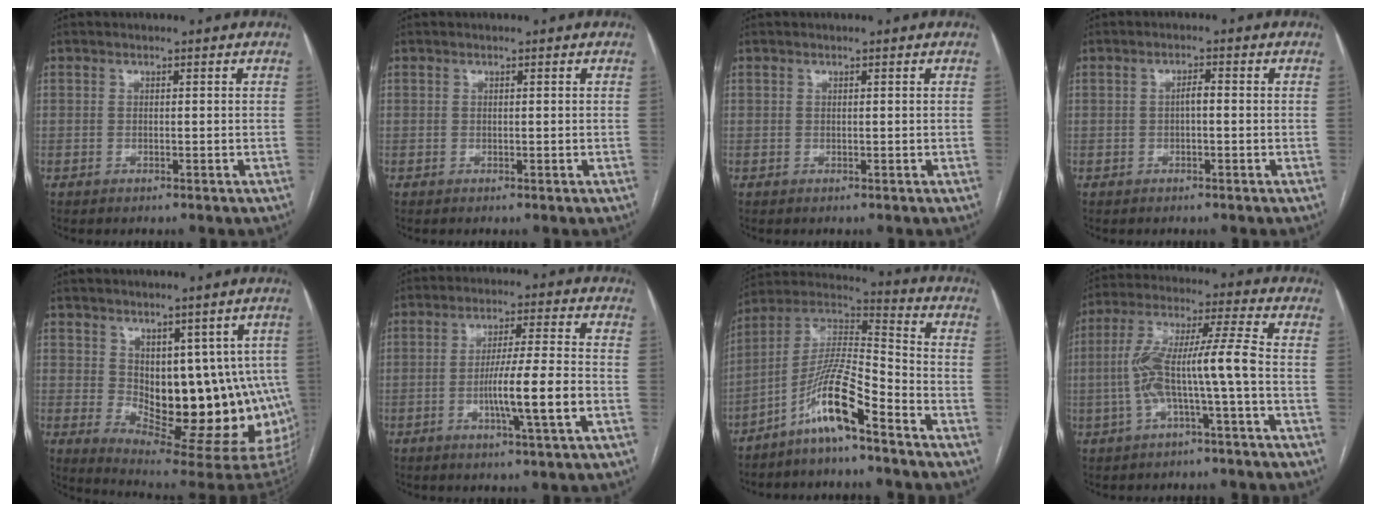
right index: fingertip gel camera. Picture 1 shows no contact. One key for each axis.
{"total": 0.0}
{"total": 0.0}
{"total": 1.7, "fx": -0.2, "fy": 0.5, "fz": 1.6, "tx": -0.028, "ty": 0.005, "tz": -0.003}
{"total": 16.8, "fx": -0.3, "fy": 8.3, "fz": 14.6, "tx": -0.154, "ty": -0.007, "tz": 0.016}
{"total": 9.8, "fx": -2.7, "fy": -0.6, "fz": 9.4, "tx": -0.163, "ty": -0.005, "tz": -0.049}
{"total": 12.0, "fx": -7.6, "fy": 1.1, "fz": 9.2, "tx": -0.186, "ty": 0.010, "tz": -0.148}
{"total": 10.3, "fx": -2.3, "fy": 0.0, "fz": 10.0, "tx": -0.204, "ty": 0.034, "tz": -0.043}